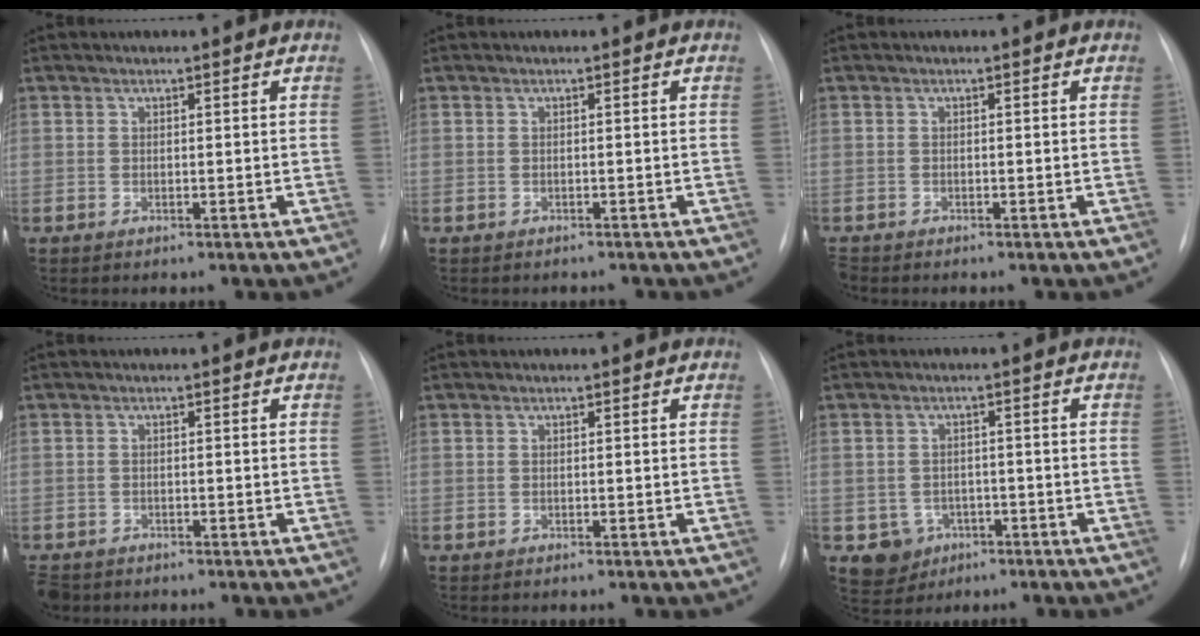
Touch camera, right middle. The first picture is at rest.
{"total": 1.4, "force": [-1.3, 0.6, 0.2], "torque": [-0.008, -0.001, -0.014]}
{"total": 1.0, "force": [-0.9, 0.3, 0.2], "torque": [-0.006, -0.002, -0.013]}
{"total": 5.1, "force": [-3.8, 3.2, 1.4], "torque": [-0.032, -0.004, -0.061]}
{"total": 0.0}
{"total": 4.7, "force": [-2.0, 4.2, 0.8], "torque": [-0.009, 0.009, -0.021]}